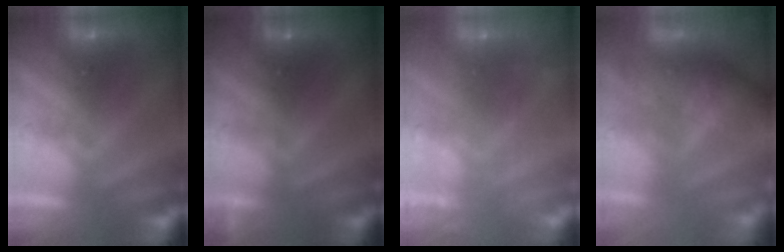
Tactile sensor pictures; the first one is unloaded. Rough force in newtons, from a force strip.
{"total": 2.4}
{"total": 2.3}
{"total": 6.0}